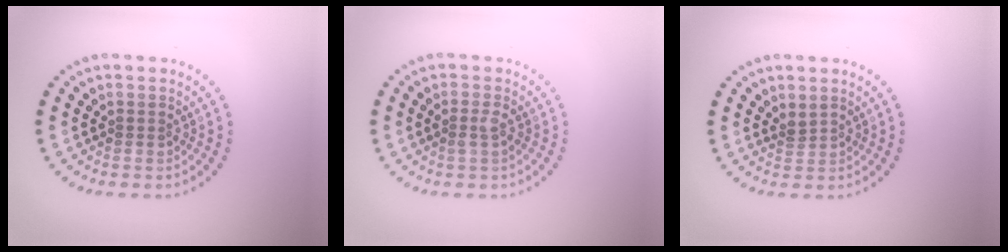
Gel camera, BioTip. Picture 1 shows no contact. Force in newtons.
{"total": 1.0, "press": 1.0, "slide": 0.2}
{"total": 0.7, "press": 0.4, "slide": 0.5}